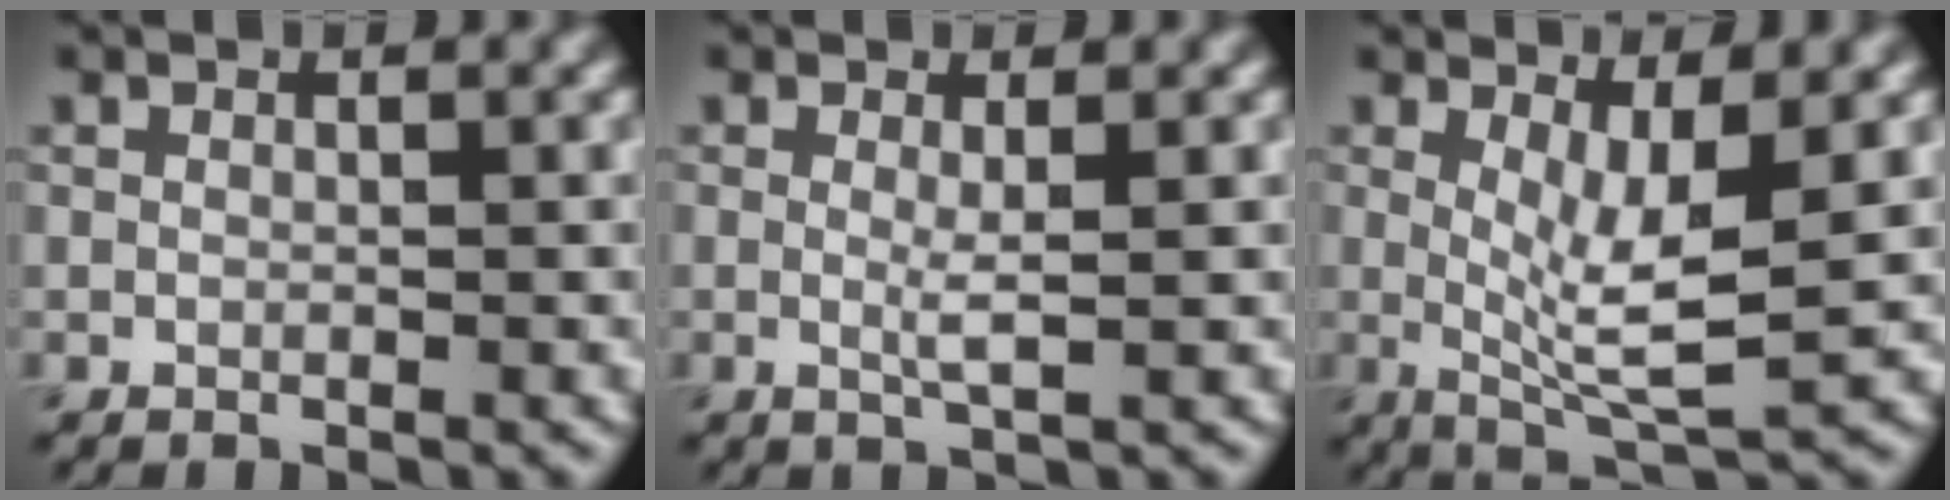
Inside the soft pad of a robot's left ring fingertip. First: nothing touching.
{"total": 1.4, "force": [0.0, 0.1, 1.4], "torque": [-0.033, -0.007, 0.000]}
{"total": 4.9, "force": [0.5, 1.2, 4.8], "torque": [-0.087, -0.015, 0.015]}